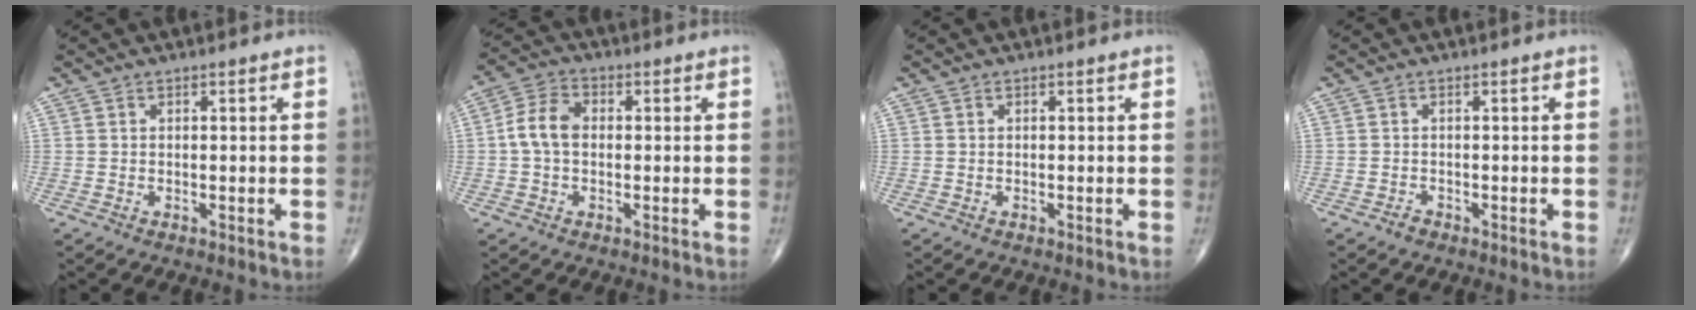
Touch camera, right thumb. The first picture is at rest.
{"total": 6.5, "force": [-0.1, 4.4, 4.8], "torque": [-0.094, 0.021, -0.011]}
{"total": 0.0}
{"total": 1.0, "force": [-0.8, 0.6, 0.2], "torque": [-0.004, 0.001, -0.016]}